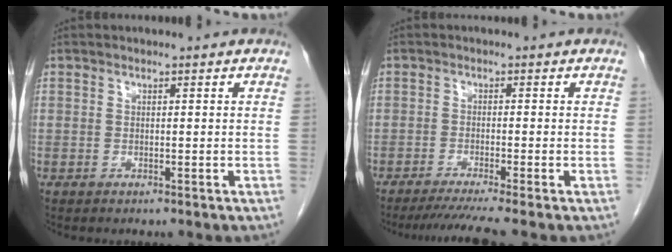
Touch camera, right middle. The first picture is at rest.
{"total": 6.0, "force": [-4.9, -1.4, 3.1], "torque": [-0.043, -0.019, -0.081]}